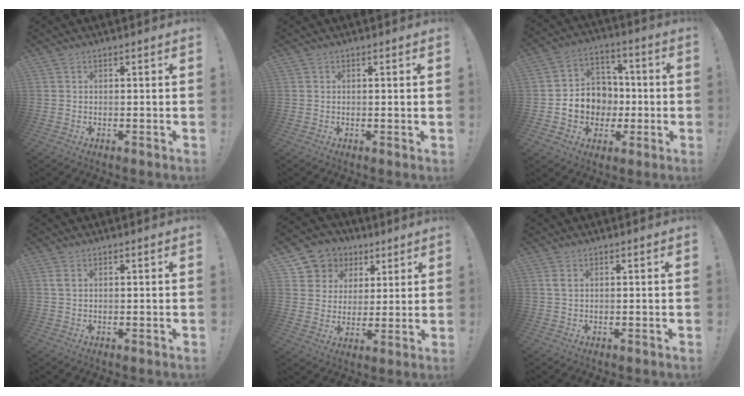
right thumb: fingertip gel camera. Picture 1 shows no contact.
{"total": 0.7, "force": [0.1, -0.4, 0.6], "torque": [-0.008, -0.002, 0.000]}
{"total": 11.2, "force": [-2.6, 10.3, 3.7], "torque": [-0.047, 0.020, -0.034]}
{"total": 1.7, "force": [0.9, 0.9, 1.2], "torque": [-0.018, 0.000, 0.015]}
{"total": 9.0, "force": [3.9, 7.9, 1.8], "torque": [-0.027, -0.031, 0.084]}
{"total": 2.0, "force": [0.9, 1.1, 1.4], "torque": [-0.024, 0.001, 0.015]}